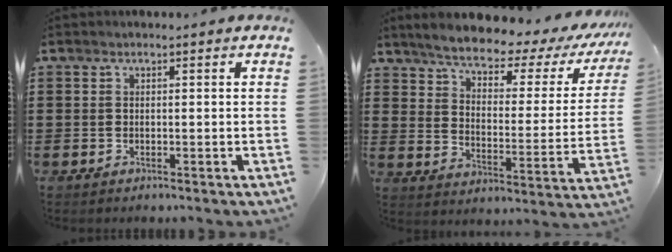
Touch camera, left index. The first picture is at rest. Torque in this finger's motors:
{"motor_torque": [2.14, 0.00, 1.05, 0.14]}